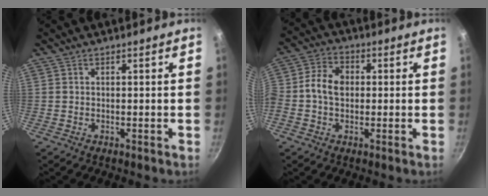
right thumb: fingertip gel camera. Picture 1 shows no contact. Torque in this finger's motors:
{"motor_torque": [1.94, 1.94, 0.38, -0.33, 0.75]}